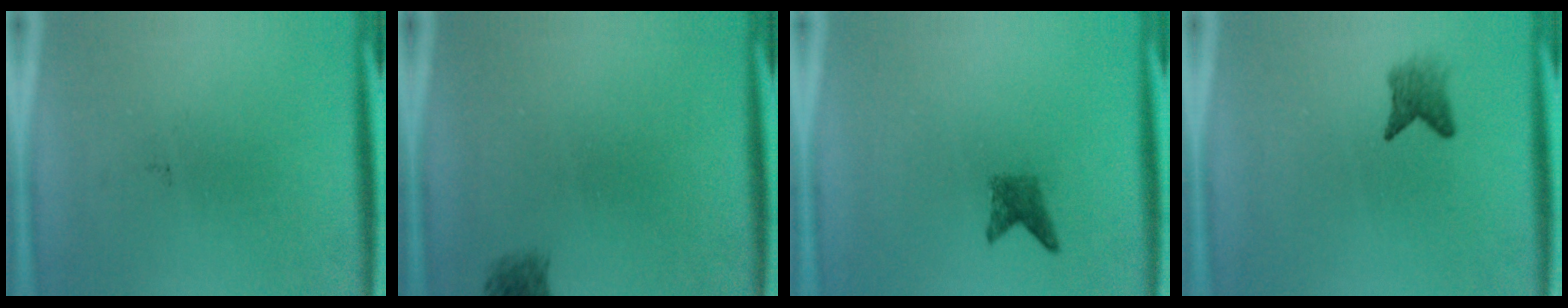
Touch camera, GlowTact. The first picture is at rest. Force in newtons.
{"total": 1.9}
{"total": 2.0}
{"total": 2.4}